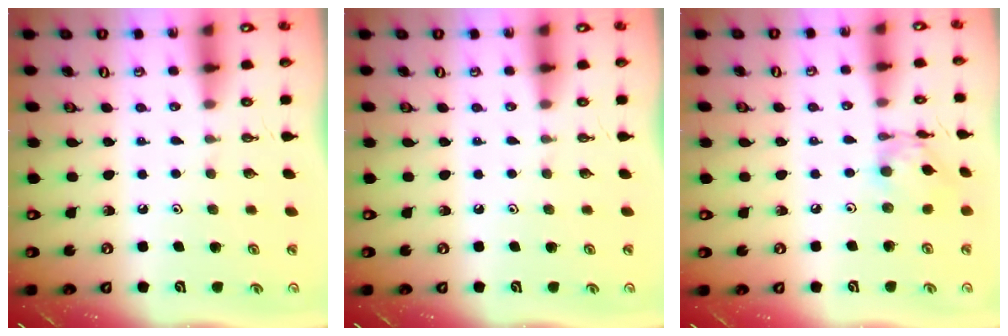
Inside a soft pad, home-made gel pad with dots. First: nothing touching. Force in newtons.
{"total": 0.0}
{"total": 8.3, "press": 8.3, "slide": 0.6}